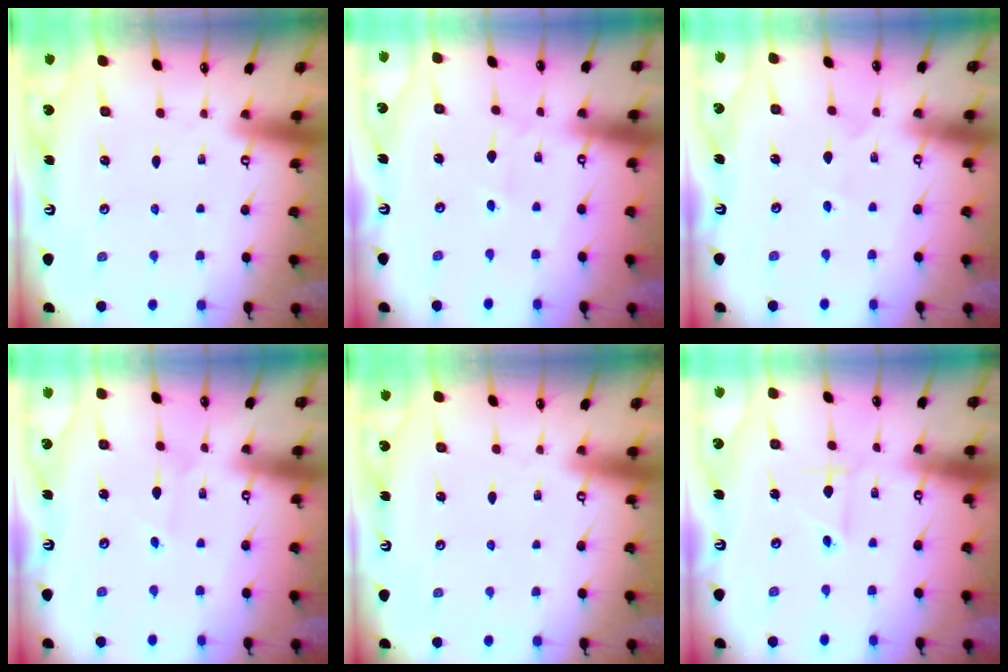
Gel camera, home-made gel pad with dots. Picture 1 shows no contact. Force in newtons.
{"total": 2.1, "press": 2.1, "slide": 0.2}
{"total": 1.8, "press": 1.8, "slide": 0.4}
{"total": 3.0, "press": 2.9, "slide": 0.3}
{"total": 0.0}
{"total": 2.6, "press": 2.6, "slide": 0.3}